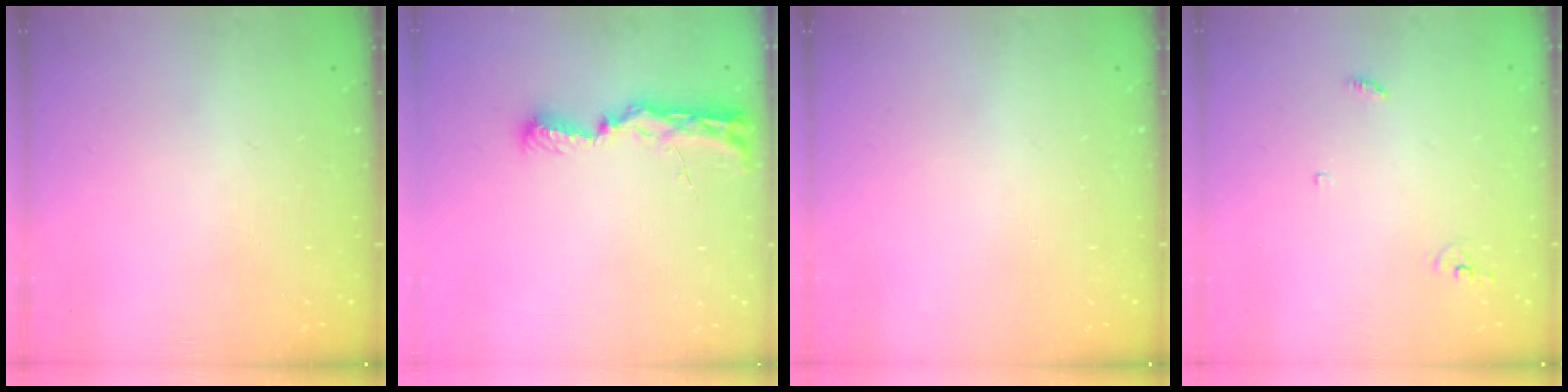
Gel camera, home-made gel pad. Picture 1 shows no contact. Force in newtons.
{"total": 10.7, "press": 9.7, "slide": 4.5}
{"total": 0.0}
{"total": 2.9, "press": 2.9, "slide": 0.2}